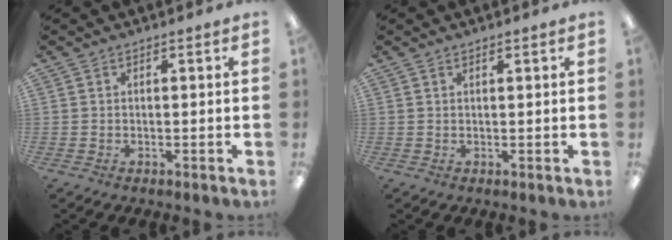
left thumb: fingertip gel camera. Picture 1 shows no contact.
{"total": 0.7, "force": [0.6, 0.2, 0.2], "torque": [-0.005, 0.000, 0.012]}